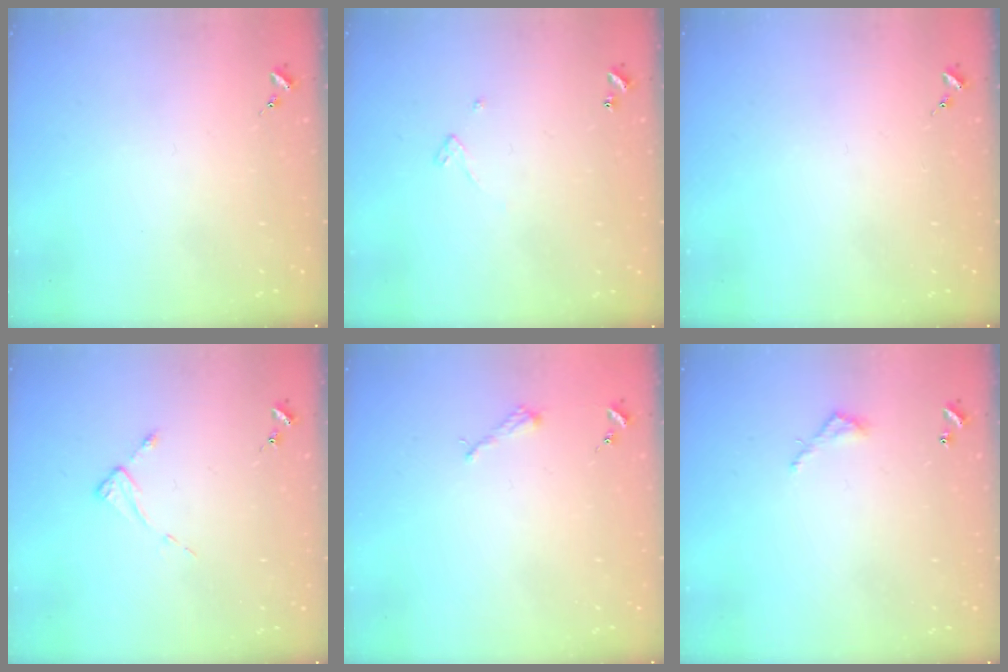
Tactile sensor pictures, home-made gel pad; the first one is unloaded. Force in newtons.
{"total": 3.4, "press": 3.4, "slide": 0.1}
{"total": 0.0}
{"total": 2.6, "press": 2.6, "slide": 0.4}
{"total": 2.2, "press": 2.2, "slide": 0.3}
{"total": 3.9, "press": 3.9, "slide": 0.3}